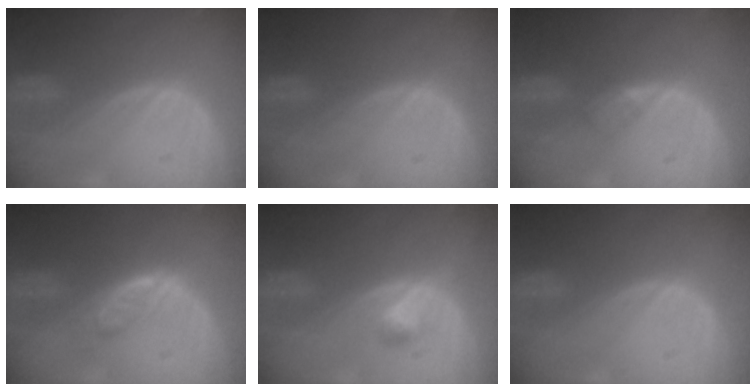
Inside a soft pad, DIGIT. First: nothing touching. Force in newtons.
{"total": 0.0}
{"total": 1.8, "press": 1.8, "slide": 0.2}
{"total": 4.3, "press": 4.2, "slide": 0.8}
{"total": 2.2, "press": 2.2, "slide": 0.2}
{"total": 0.0}